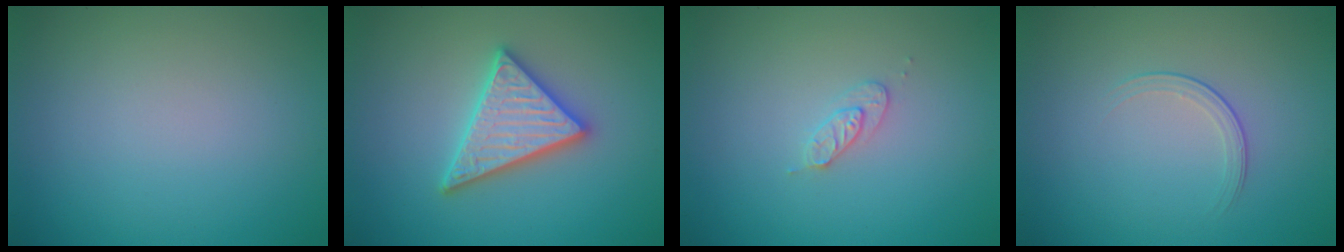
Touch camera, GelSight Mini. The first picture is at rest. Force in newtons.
{"total": 5.0, "press": 5.0, "slide": 0.6}
{"total": 1.4, "press": 1.4, "slide": 0.2}
{"total": 1.5, "press": 0.7, "slide": 1.4}